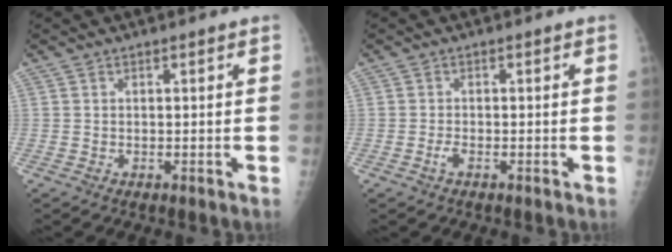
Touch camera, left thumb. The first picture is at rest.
{"total": 1.4, "force": [-0.7, 0.6, 1.0], "torque": [-0.023, 0.001, -0.016]}